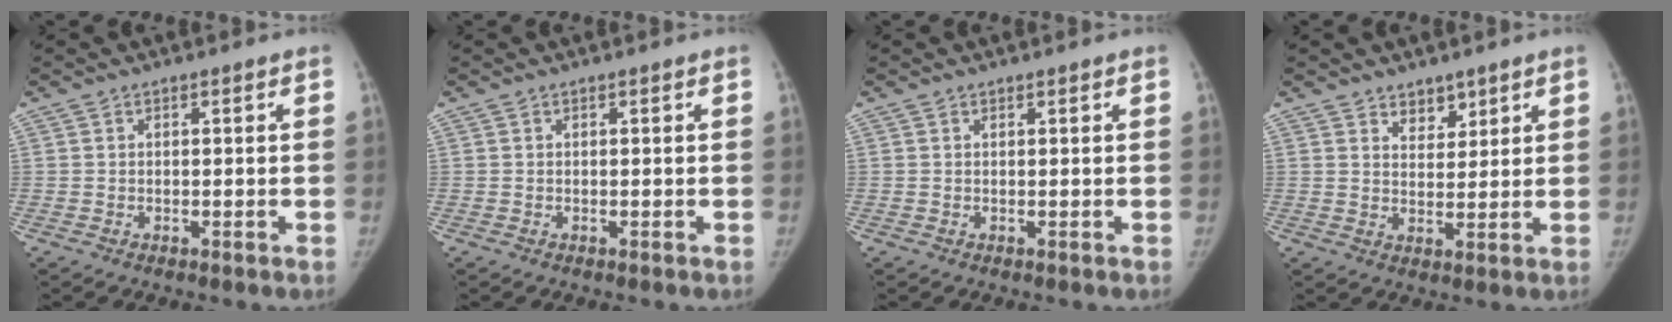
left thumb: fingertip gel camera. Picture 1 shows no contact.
{"total": 0.0}
{"total": 0.0}
{"total": 4.0, "force": [3.0, 2.4, 1.2], "torque": [0.004, -0.023, 0.051]}